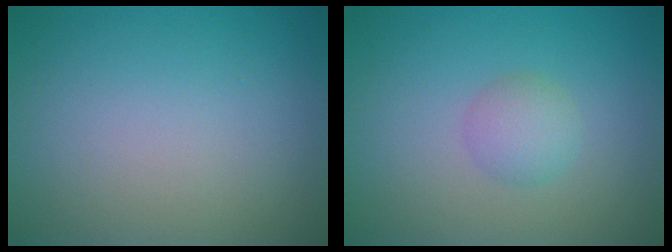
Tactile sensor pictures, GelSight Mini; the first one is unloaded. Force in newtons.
{"total": 1.9, "press": 1.9, "slide": 0.0}